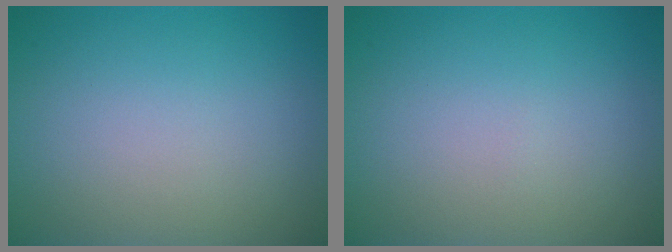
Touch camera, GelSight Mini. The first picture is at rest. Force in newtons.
{"total": 0.0}